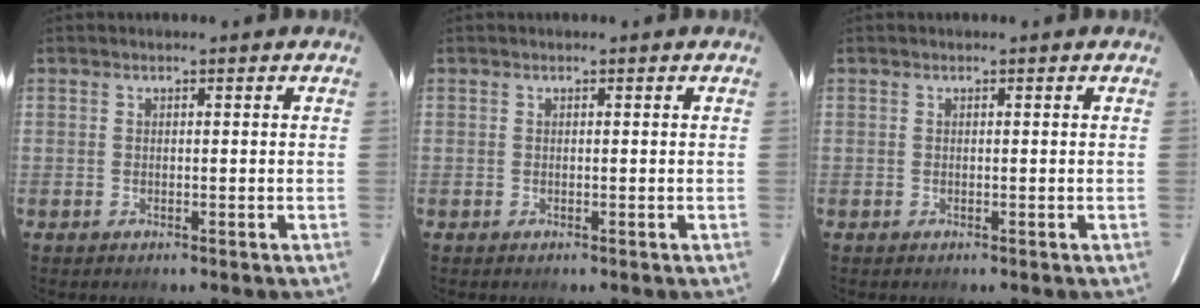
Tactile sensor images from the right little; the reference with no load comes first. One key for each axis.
{"total": 0.0}
{"total": 0.0}